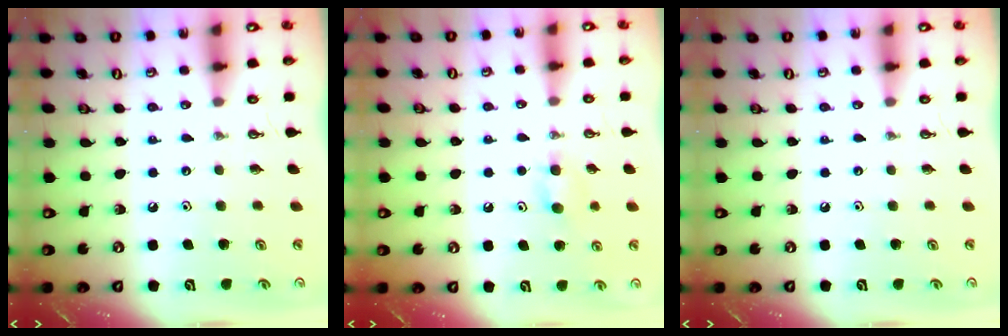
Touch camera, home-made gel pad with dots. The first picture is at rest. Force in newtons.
{"total": 5.5, "press": 5.3, "slide": 1.4}
{"total": 0.0}